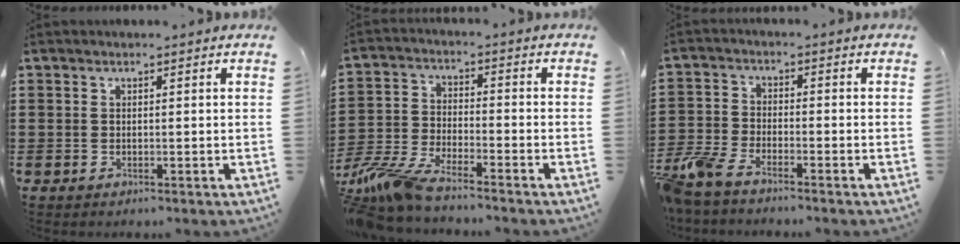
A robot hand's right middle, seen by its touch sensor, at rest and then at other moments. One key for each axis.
{"total": 7.4, "fx": -6.8, "fy": 0.6, "fz": 2.8, "tx": -0.079, "ty": -0.009, "tz": -0.136}
{"total": 5.0, "fx": -4.4, "fy": 1.0, "fz": 2.0, "tx": -0.078, "ty": -0.017, "tz": -0.095}